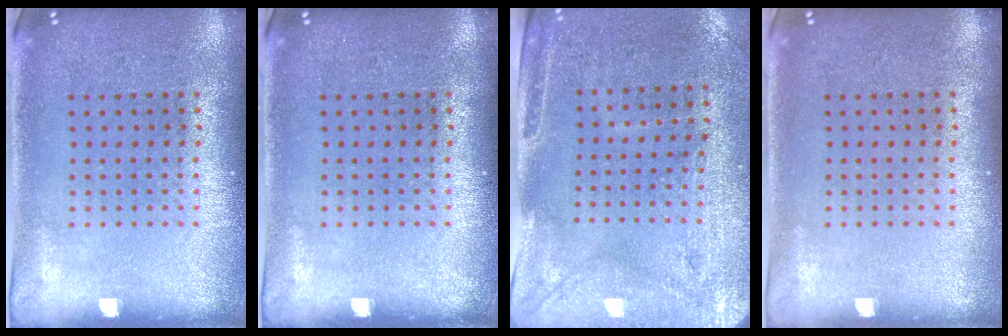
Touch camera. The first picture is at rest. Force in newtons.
{"total": 0.0}
{"total": 2.9, "press": 2.5, "slide": 1.5}
{"total": 0.0}